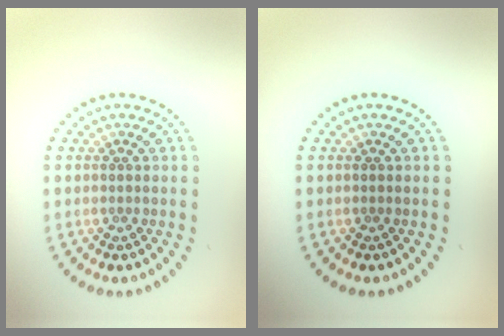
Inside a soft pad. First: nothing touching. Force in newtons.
{"total": 0.0}